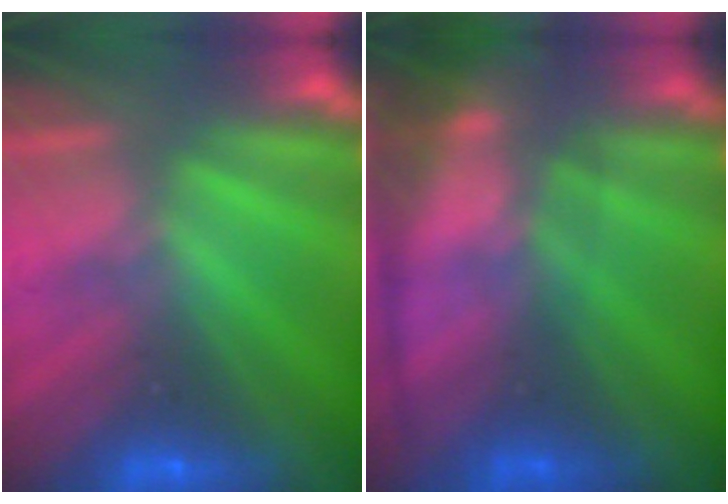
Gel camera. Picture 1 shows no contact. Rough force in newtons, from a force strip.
{"total": 7.1}